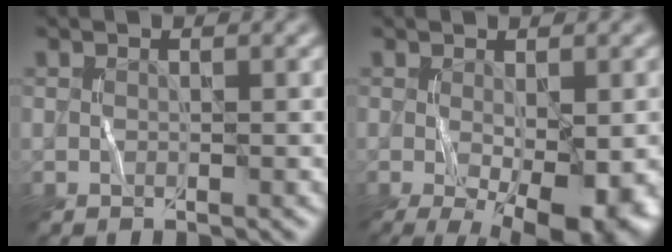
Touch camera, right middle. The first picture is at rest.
{"total": 8.9, "force": [-2.6, 3.3, 7.9], "torque": [-0.133, -0.025, -0.022]}